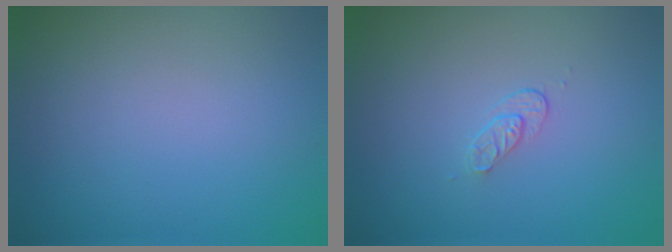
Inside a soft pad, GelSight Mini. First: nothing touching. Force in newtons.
{"total": 1.2, "press": 0.6, "slide": 1.0}